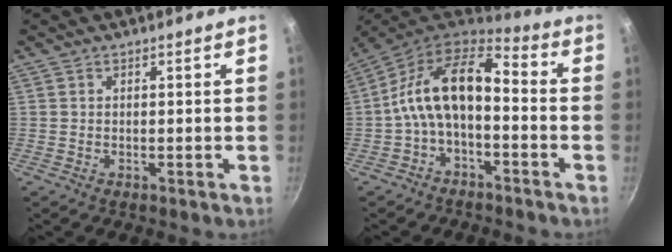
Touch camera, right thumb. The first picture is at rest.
{"total": 13.8, "force": [-1.7, 7.3, 11.6], "torque": [-0.196, 0.066, -0.044]}